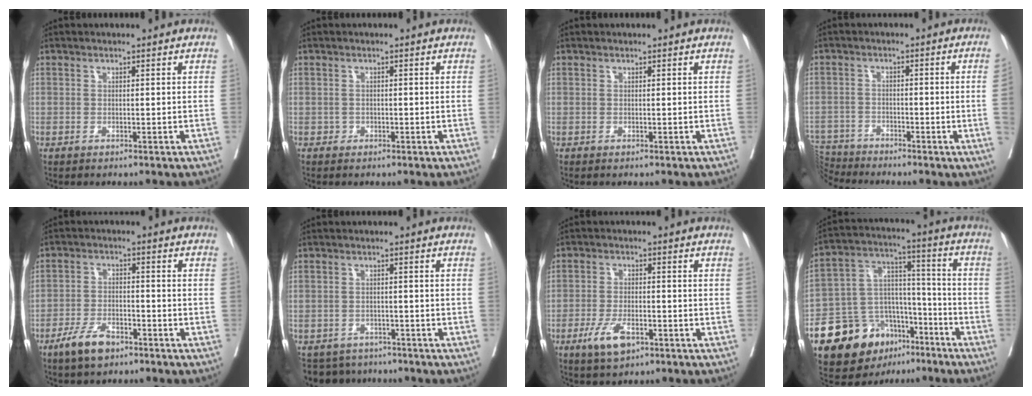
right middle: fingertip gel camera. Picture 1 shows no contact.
{"total": 0.6, "force": [-0.3, 0.6, 0.0], "torque": [-0.001, 0.001, -0.007]}
{"total": 0.0}
{"total": 5.9, "force": [-4.8, -1.1, 3.3], "torque": [-0.067, 0.014, -0.084]}
{"total": 5.9, "force": [-4.1, 2.5, 3.5], "torque": [-0.074, 0.000, -0.072]}
{"total": 7.1, "force": [-6.1, 3.7, 0.3], "torque": [-0.005, 0.000, -0.087]}
{"total": 6.0, "force": [-3.2, 2.4, 4.5], "torque": [-0.090, -0.006, -0.052]}
{"total": 18.3, "force": [-11.6, 11.0, 8.9], "torque": [-0.150, 0.049, -0.189]}